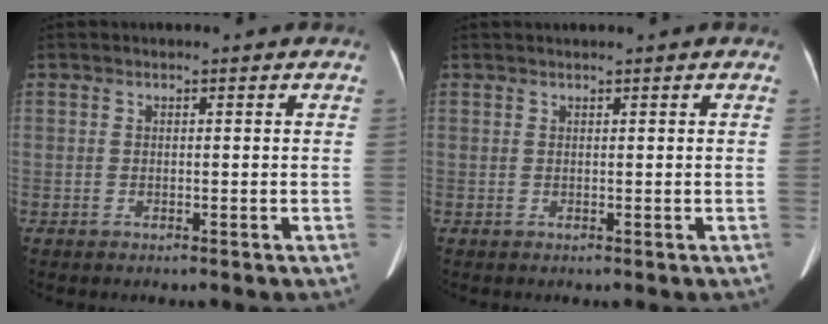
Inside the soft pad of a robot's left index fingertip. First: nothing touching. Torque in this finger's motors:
{"motor_torque": [-0.31, 0.20, -0.64, 0.01]}